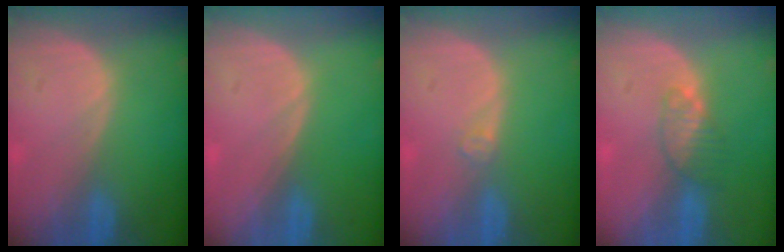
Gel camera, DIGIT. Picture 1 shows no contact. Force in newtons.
{"total": 0.0}
{"total": 1.3, "press": 1.1, "slide": 0.7}
{"total": 3.3, "press": 3.1, "slide": 1.1}